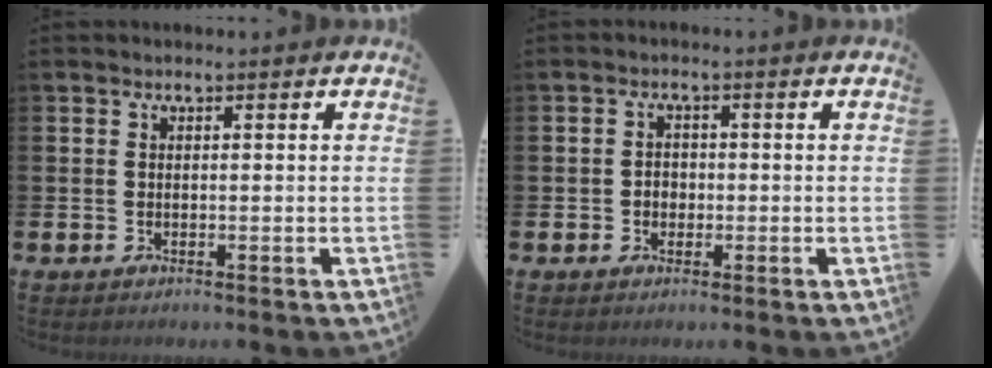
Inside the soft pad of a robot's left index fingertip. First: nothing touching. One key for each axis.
{"total": 1.8, "fx": -0.3, "fy": 1.6, "fz": 0.8, "tx": -0.006, "ty": 0.004, "tz": -0.011}